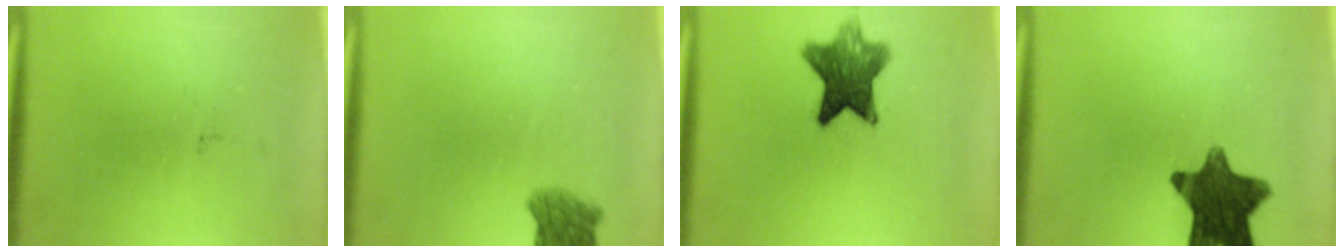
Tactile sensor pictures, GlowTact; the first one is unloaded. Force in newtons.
{"total": 4.3}
{"total": 9.1}
{"total": 12.0}